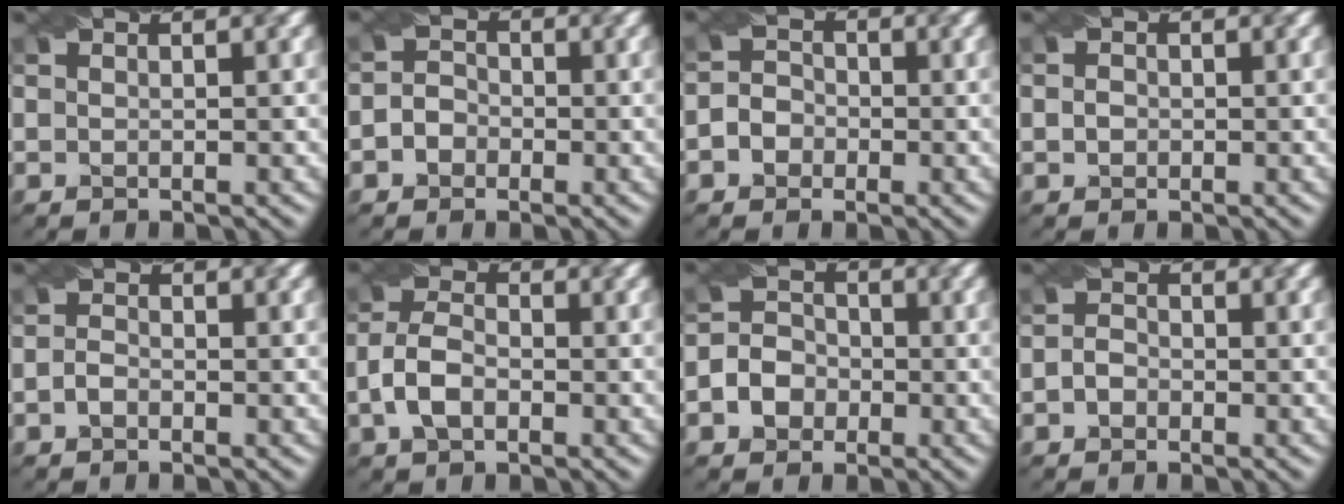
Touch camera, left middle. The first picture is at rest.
{"total": 2.0, "force": [-1.1, 1.5, 0.7], "torque": [0.001, 0.004, -0.024]}
{"total": 2.8, "force": [-1.2, 2.3, 0.8], "torque": [0.005, 0.010, -0.029]}
{"total": 0.9, "force": [-0.3, 0.7, 0.3], "torque": [-0.006, 0.003, -0.007]}
{"total": 1.1, "force": [-0.9, 0.4, 0.6], "torque": [-0.017, 0.004, -0.017]}
{"total": 3.6, "force": [-1.5, 2.1, 2.5], "torque": [-0.059, 0.006, -0.031]}
{"total": 4.2, "force": [-1.6, 3.5, 1.6], "torque": [-0.014, 0.010, -0.041]}
{"total": 1.3, "force": [-0.9, 0.8, 0.6], "torque": [-0.012, 0.003, -0.018]}